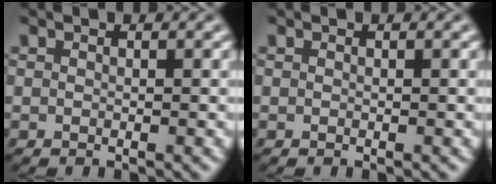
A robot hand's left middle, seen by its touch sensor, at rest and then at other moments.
{"total": 0.0}